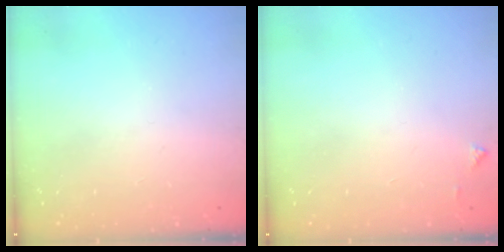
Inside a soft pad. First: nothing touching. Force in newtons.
{"total": 3.6, "press": 3.6, "slide": 0.5}